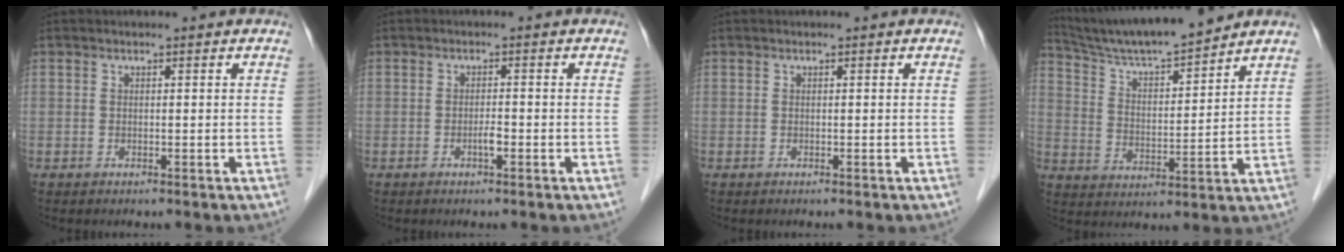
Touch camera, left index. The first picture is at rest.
{"total": 1.3, "force": [-0.6, 0.2, 1.2], "torque": [-0.023, 0.001, -0.012]}
{"total": 0.0}
{"total": 13.4, "force": [12.5, -0.1, 4.8], "torque": [-0.093, 0.008, 0.217]}